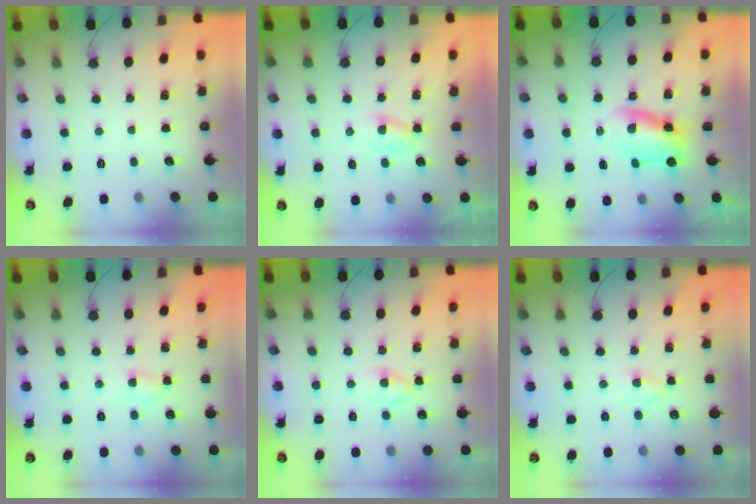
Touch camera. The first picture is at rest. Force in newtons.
{"total": 1.4, "press": 1.3, "slide": 0.7}
{"total": 4.7, "press": 4.6, "slide": 0.9}
{"total": 3.4, "press": 3.3, "slide": 1.1}
{"total": 3.2, "press": 3.0, "slide": 1.3}
{"total": 2.6, "press": 2.4, "slide": 1.0}